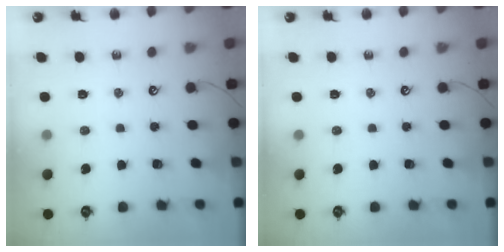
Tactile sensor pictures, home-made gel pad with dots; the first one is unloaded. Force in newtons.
{"total": 0.0}